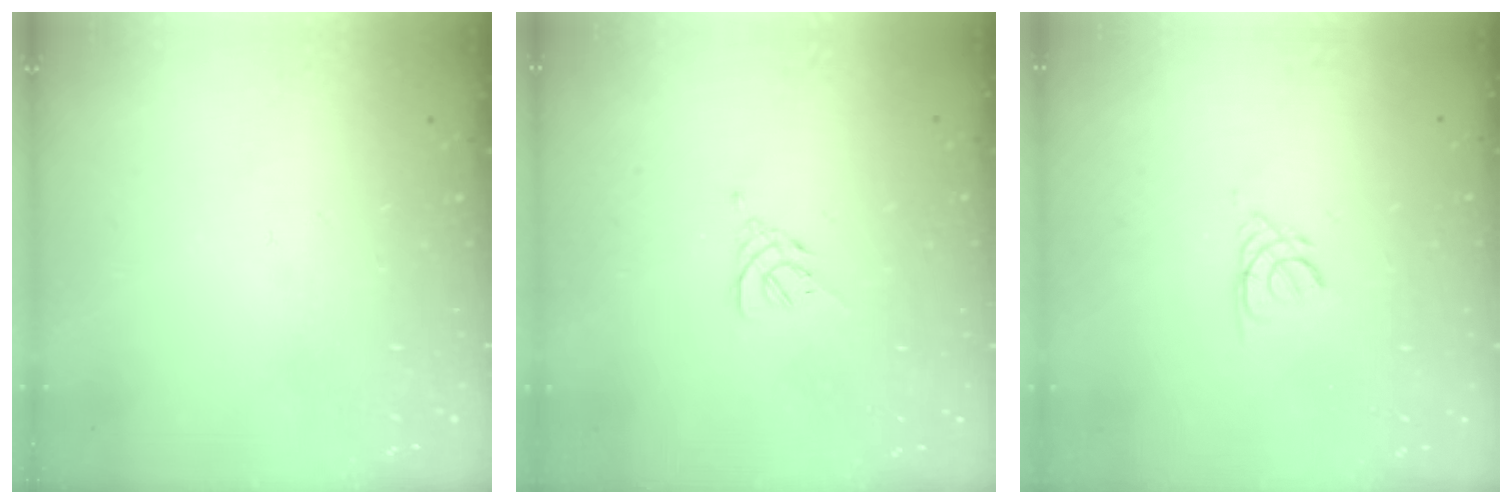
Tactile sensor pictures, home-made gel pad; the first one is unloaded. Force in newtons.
{"total": 2.6, "press": 2.5, "slide": 0.7}
{"total": 2.1, "press": 2.0, "slide": 0.4}